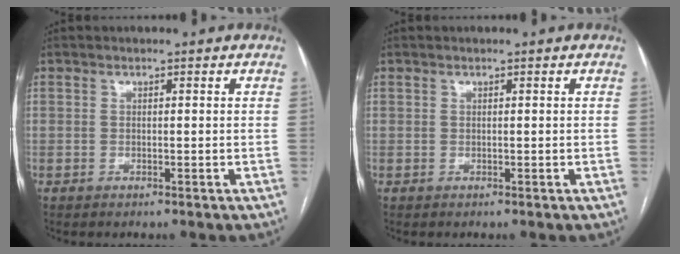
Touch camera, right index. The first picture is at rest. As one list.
[{"total": 0.0}]